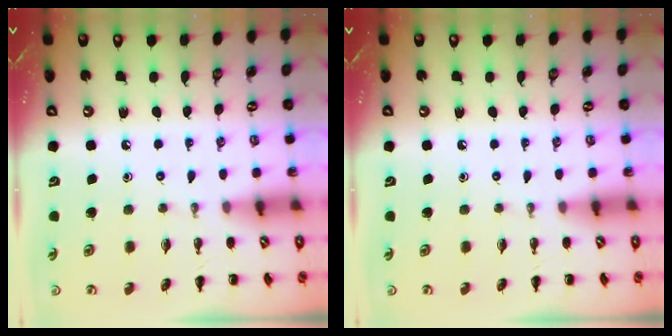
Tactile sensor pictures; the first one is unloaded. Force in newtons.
{"total": 0.0}